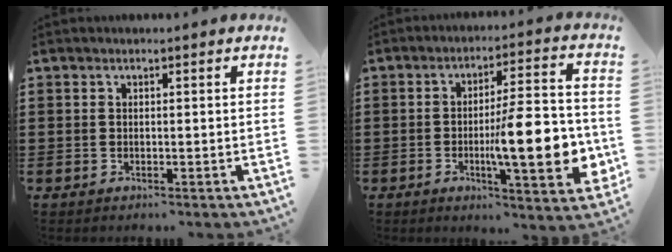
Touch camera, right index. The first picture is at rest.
{"total": 13.3, "force": [-2.6, 3.2, 12.6], "torque": [-0.179, -0.011, -0.047]}